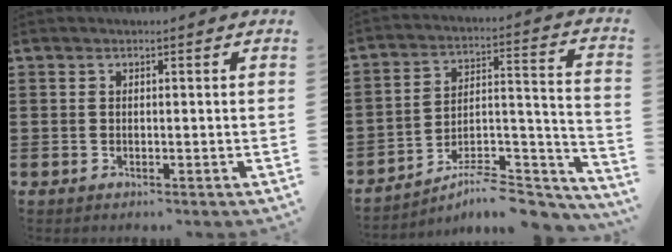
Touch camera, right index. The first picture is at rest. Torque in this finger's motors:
{"motor_torque": [-0.08, -0.12, -0.18, -0.21]}